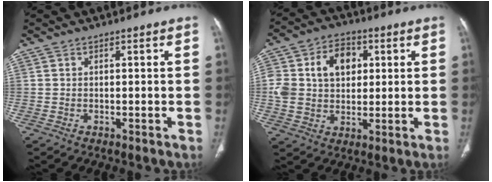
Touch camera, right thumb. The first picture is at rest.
{"total": 13.5, "force": [3.1, 9.9, 8.6], "torque": [-0.134, 0.009, 0.056]}